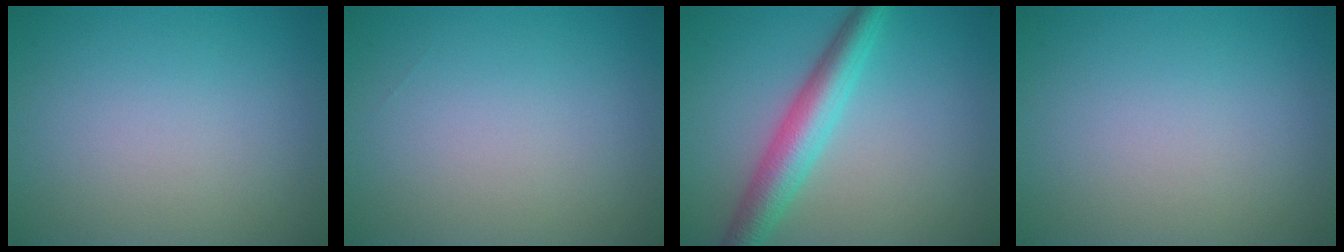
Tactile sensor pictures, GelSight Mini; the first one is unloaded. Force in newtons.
{"total": 0.0}
{"total": 5.0, "press": 5.0, "slide": 0.0}
{"total": 0.0}